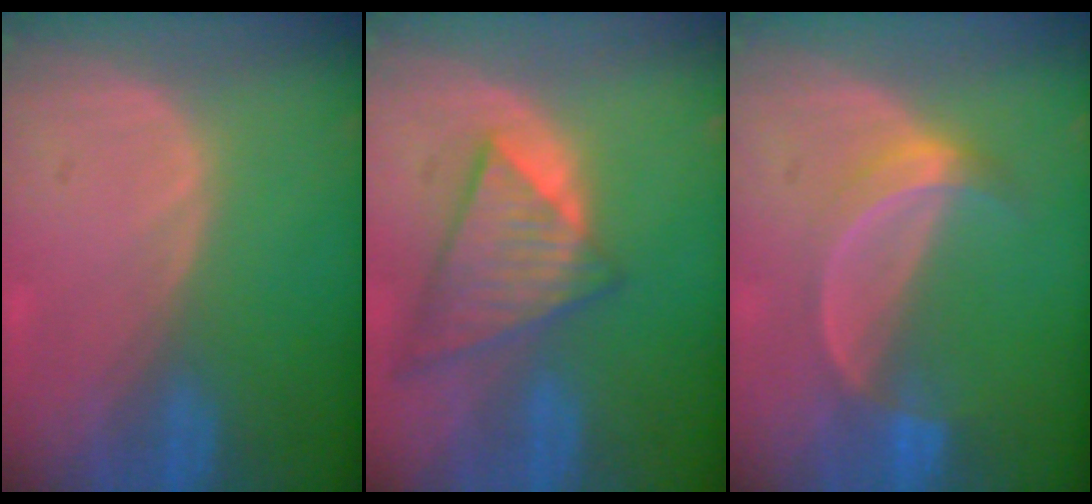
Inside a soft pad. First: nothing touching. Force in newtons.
{"total": 9.1, "press": 7.9, "slide": 4.5}
{"total": 5.1, "press": 4.7, "slide": 2.0}